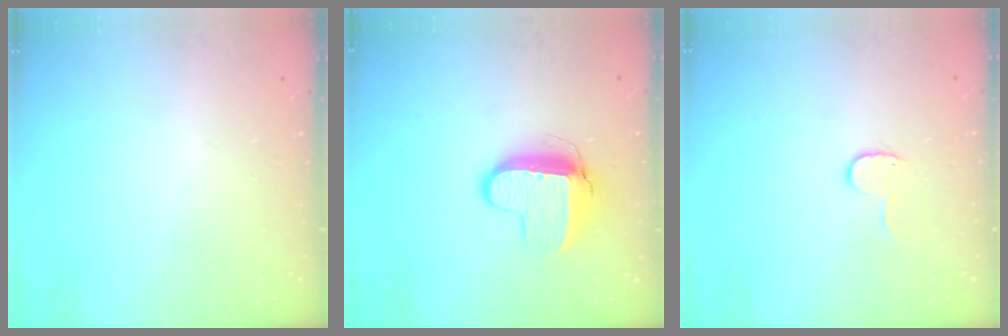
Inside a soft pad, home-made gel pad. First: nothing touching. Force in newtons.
{"total": 9.9, "press": 9.9, "slide": 0.9}
{"total": 4.6, "press": 4.6, "slide": 0.4}